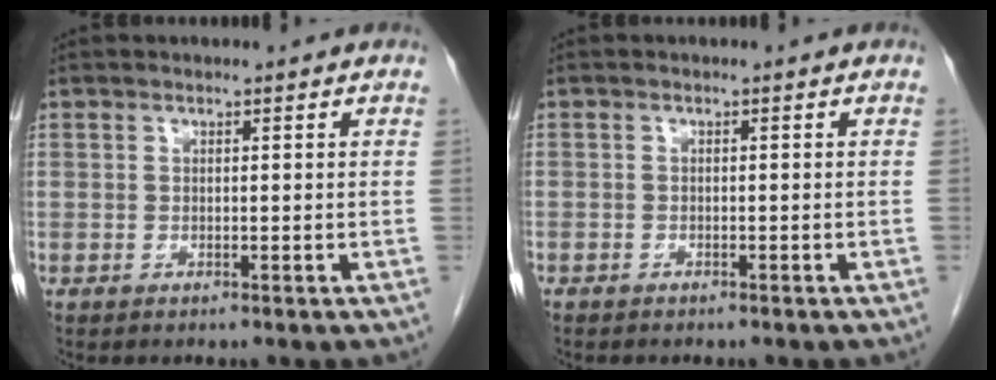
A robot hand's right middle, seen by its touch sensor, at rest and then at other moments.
{"total": 1.0, "force": [-0.8, 0.5, 0.3], "torque": [-0.006, 0.002, -0.012]}